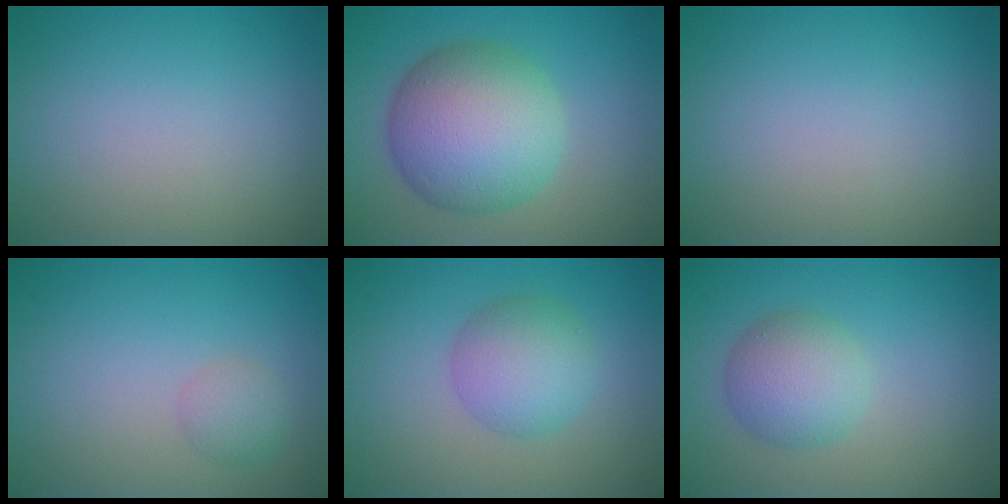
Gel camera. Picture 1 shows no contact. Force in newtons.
{"total": 9.4, "press": 9.4, "slide": 0.2}
{"total": 0.0}
{"total": 1.6, "press": 1.6, "slide": 0.1}
{"total": 4.4, "press": 4.4, "slide": 0.1}
{"total": 4.0, "press": 4.0, "slide": 0.1}